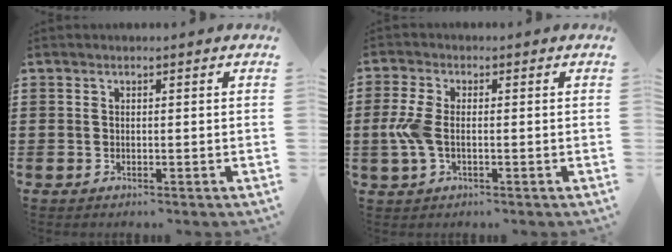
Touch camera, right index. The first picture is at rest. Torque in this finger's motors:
{"motor_torque": [1.39, 0.05, 0.43, 0.17]}